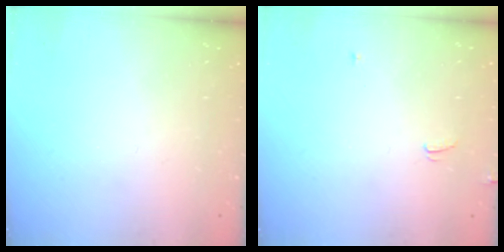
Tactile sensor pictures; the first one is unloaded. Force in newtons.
{"total": 3.5, "press": 3.5, "slide": 0.4}